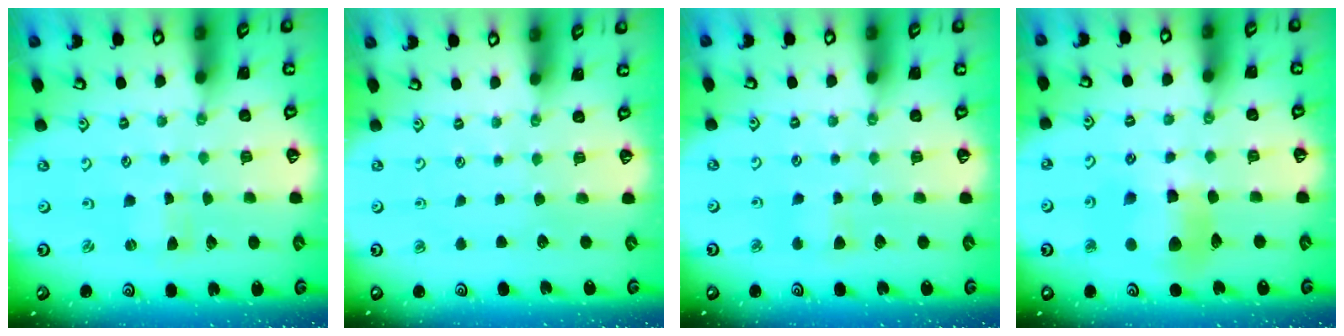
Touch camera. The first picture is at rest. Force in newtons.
{"total": 0.0}
{"total": 3.2, "press": 3.2, "slide": 0.5}
{"total": 11.2, "press": 11.1, "slide": 1.5}